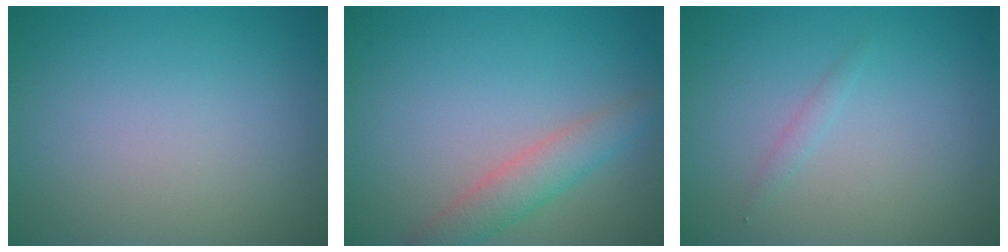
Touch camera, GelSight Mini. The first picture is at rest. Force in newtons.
{"total": 2.9, "press": 2.9, "slide": 0.2}
{"total": 0.8, "press": 0.8, "slide": 0.0}